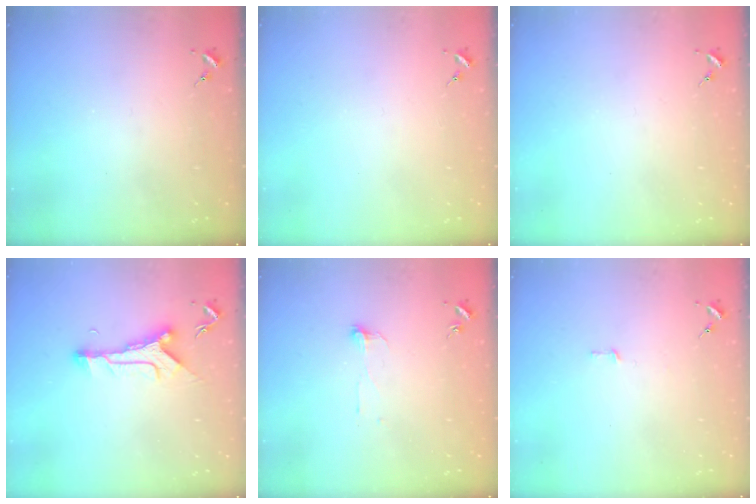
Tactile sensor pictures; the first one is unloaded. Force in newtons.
{"total": 0.0}
{"total": 0.0}
{"total": 9.9, "press": 9.9, "slide": 0.3}
{"total": 3.9, "press": 3.9, "slide": 0.3}
{"total": 2.6, "press": 2.6, "slide": 0.2}